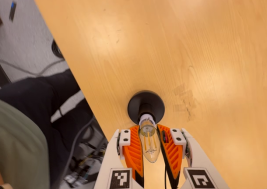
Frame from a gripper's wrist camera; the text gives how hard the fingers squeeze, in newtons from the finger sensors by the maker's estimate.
{"total": 22.2, "left": 22.0, "right": 22.3}